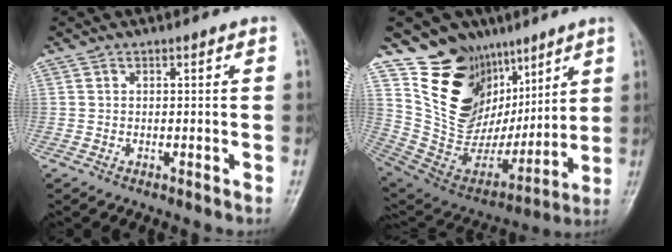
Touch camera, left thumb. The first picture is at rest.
{"total": 20.9, "force": [10.1, 15.6, 9.7], "torque": [-0.111, -0.035, 0.208]}